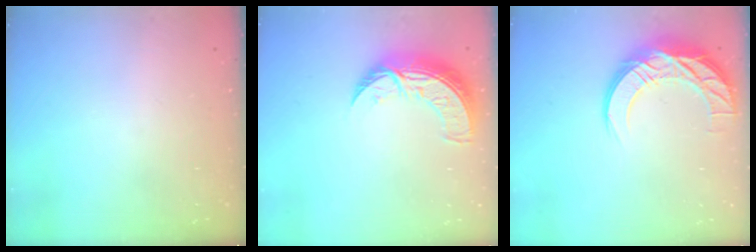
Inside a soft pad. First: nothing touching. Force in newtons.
{"total": 11.0, "press": 10.9, "slide": 0.8}
{"total": 13.7, "press": 13.7, "slide": 0.9}